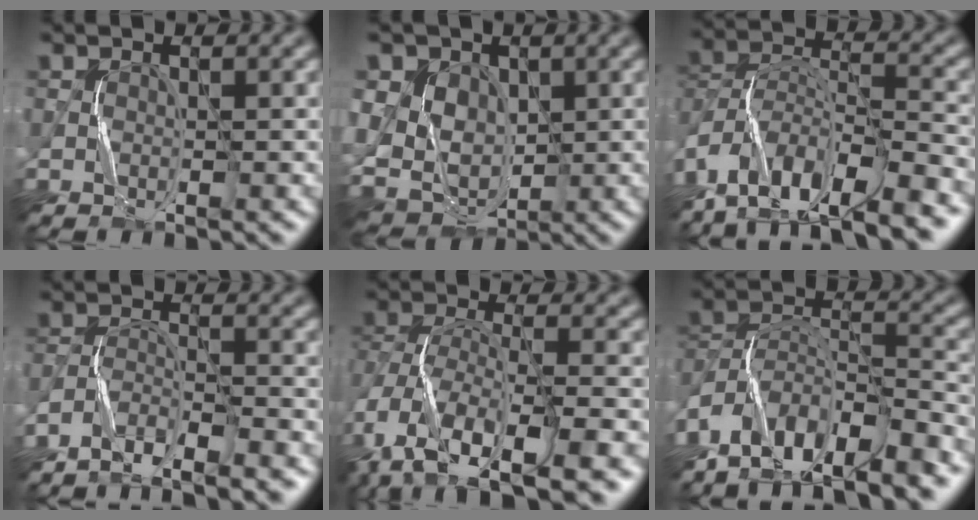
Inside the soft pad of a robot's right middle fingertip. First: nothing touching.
{"total": 8.0, "force": [2.0, 6.6, 4.1], "torque": [-0.076, 0.018, 0.018]}
{"total": 12.6, "force": [-10.3, 3.7, 6.3], "torque": [-0.120, 0.016, -0.160]}
{"total": 4.0, "force": [-3.7, 0.2, 1.4], "torque": [-0.031, 0.001, -0.072]}
{"total": 11.7, "force": [-7.5, 4.7, 7.6], "torque": [-0.165, -0.003, -0.120]}
{"total": 11.6, "force": [-9.5, 3.0, 5.8], "torque": [-0.118, 0.019, -0.158]}